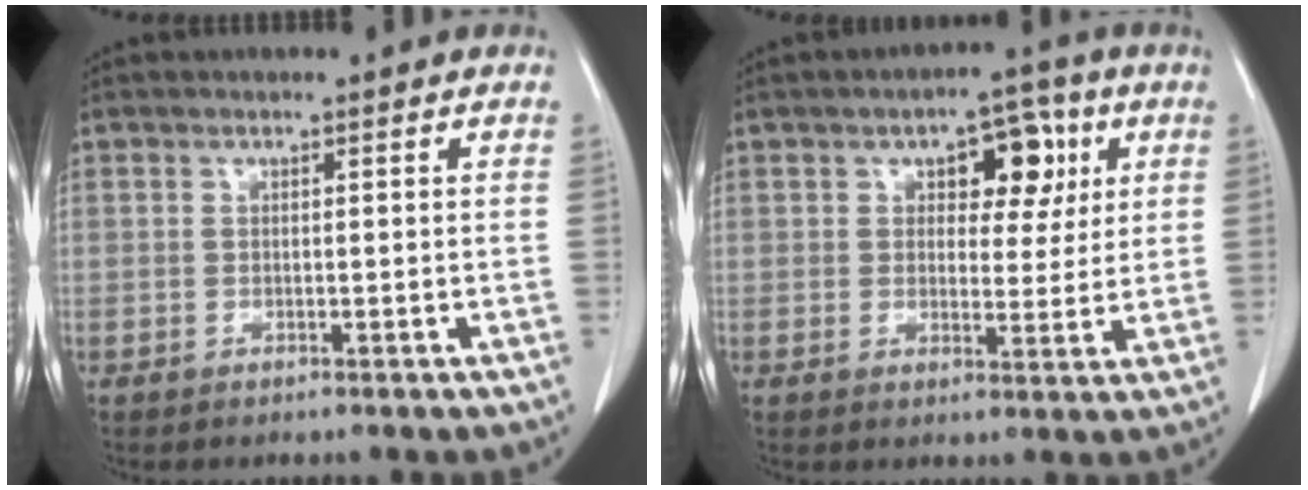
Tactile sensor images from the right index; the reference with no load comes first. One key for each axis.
{"total": 7.5, "fx": 2.9, "fy": 3.9, "fz": 5.8, "tx": -0.068, "ty": 0.019, "tz": 0.040}